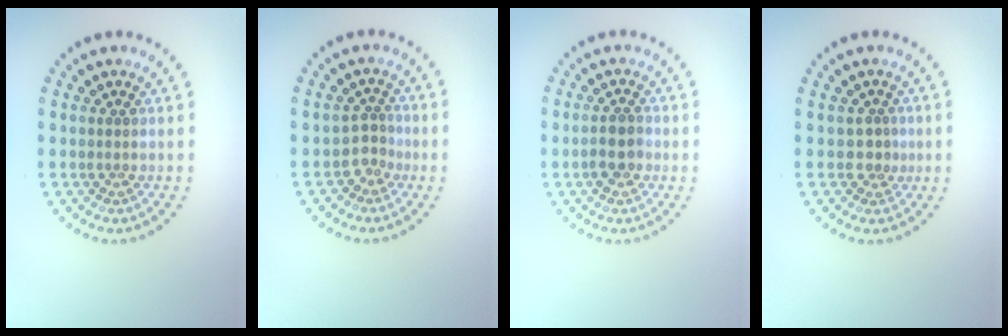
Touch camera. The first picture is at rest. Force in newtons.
{"total": 1.9, "press": 1.3, "slide": 1.4}
{"total": 2.4, "press": 2.3, "slide": 0.7}
{"total": 1.6, "press": 1.2, "slide": 1.1}